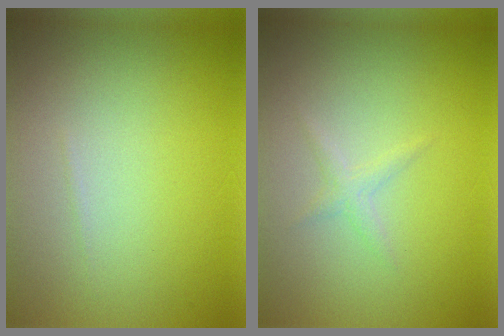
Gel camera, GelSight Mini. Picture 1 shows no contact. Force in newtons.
{"total": 1.0, "press": 1.0, "slide": 0.1}